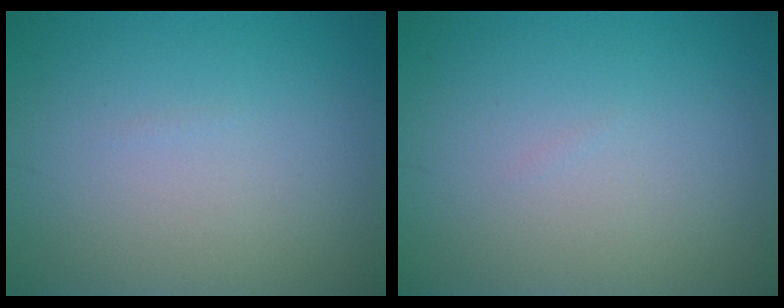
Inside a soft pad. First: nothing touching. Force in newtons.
{"total": 0.0}